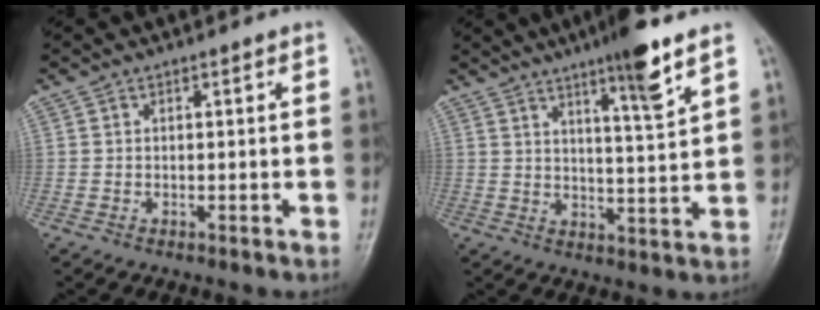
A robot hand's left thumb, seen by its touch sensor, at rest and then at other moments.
{"total": 9.6, "force": [6.1, 0.7, 7.3], "torque": [-0.111, -0.037, 0.095]}